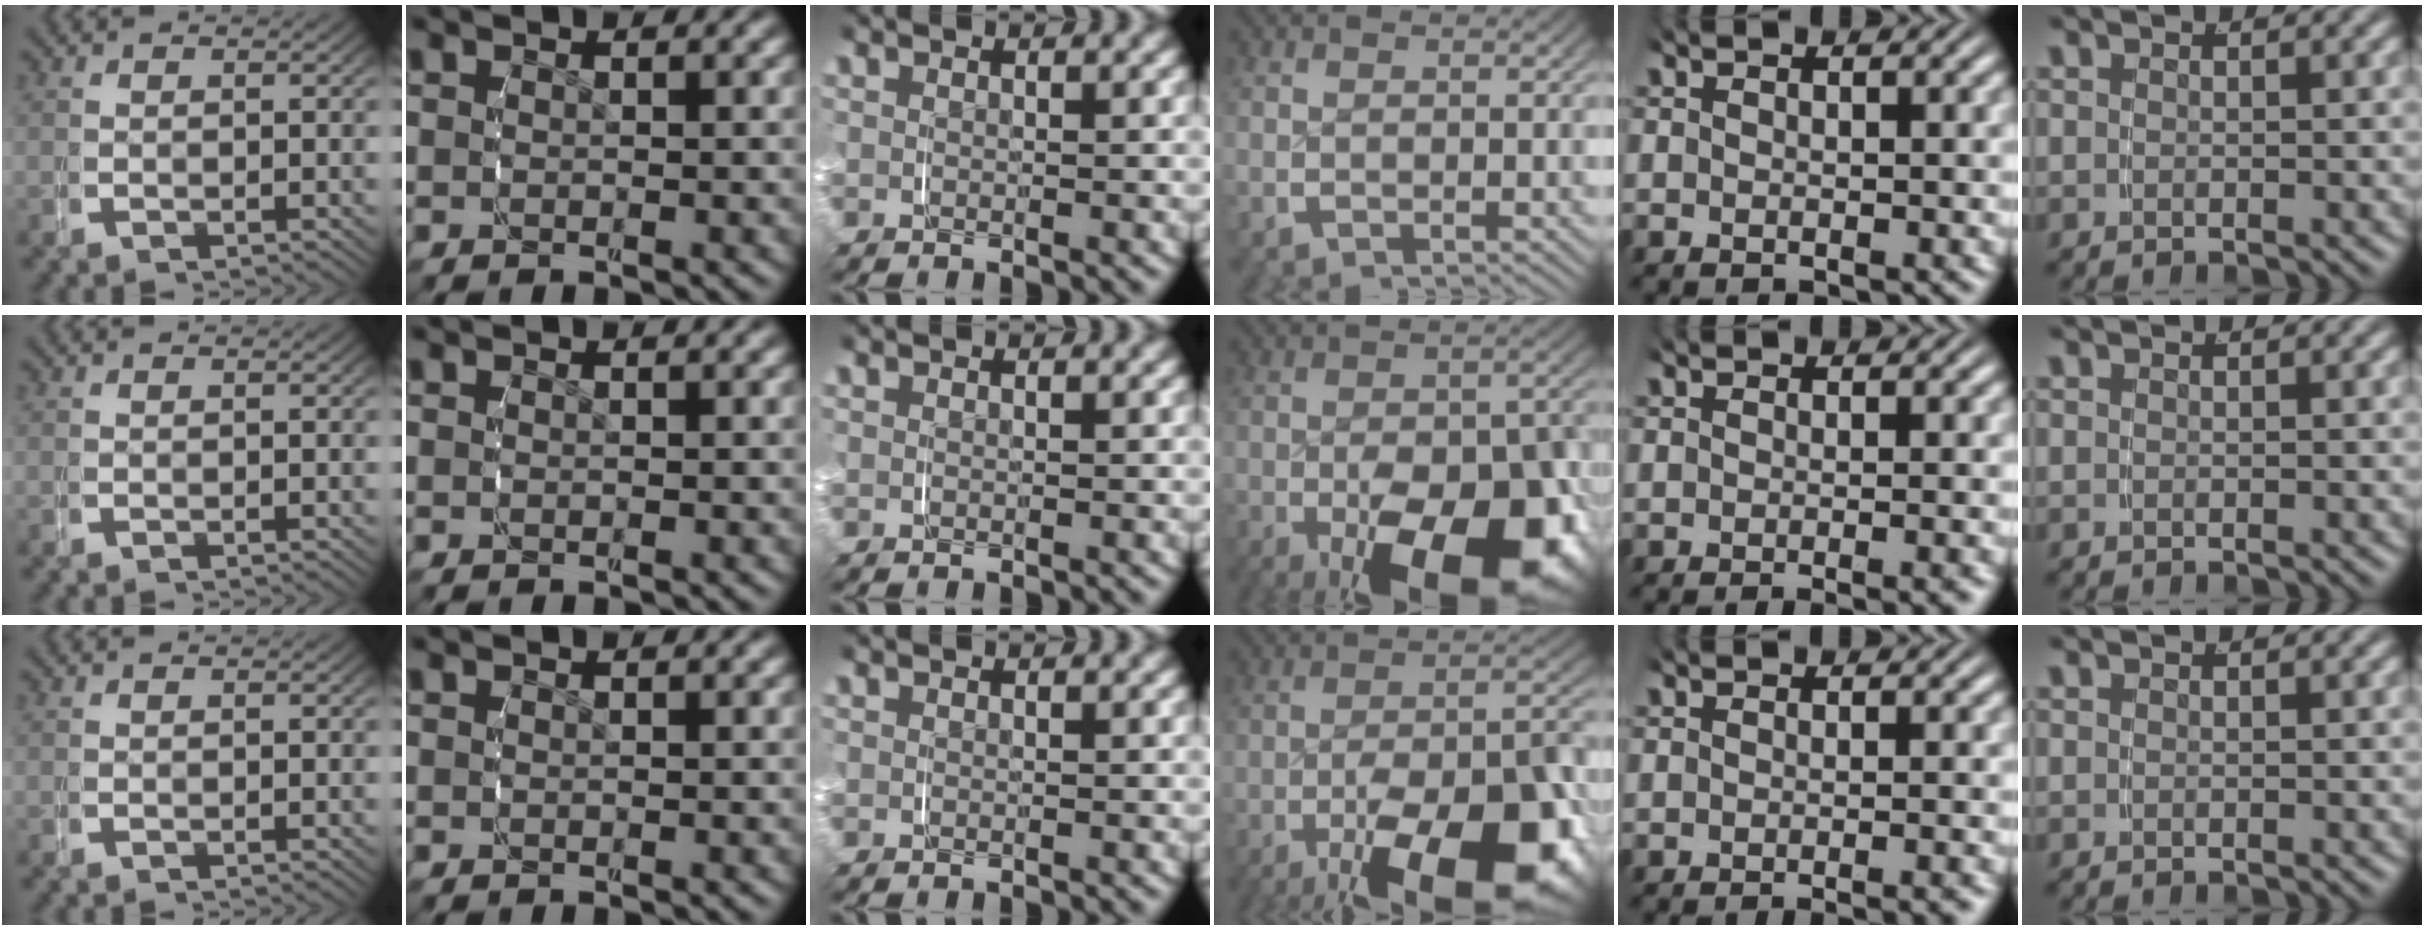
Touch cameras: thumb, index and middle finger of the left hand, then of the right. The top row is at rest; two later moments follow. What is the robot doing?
{"motion": "grasp_and_lifting", "object": "key"}